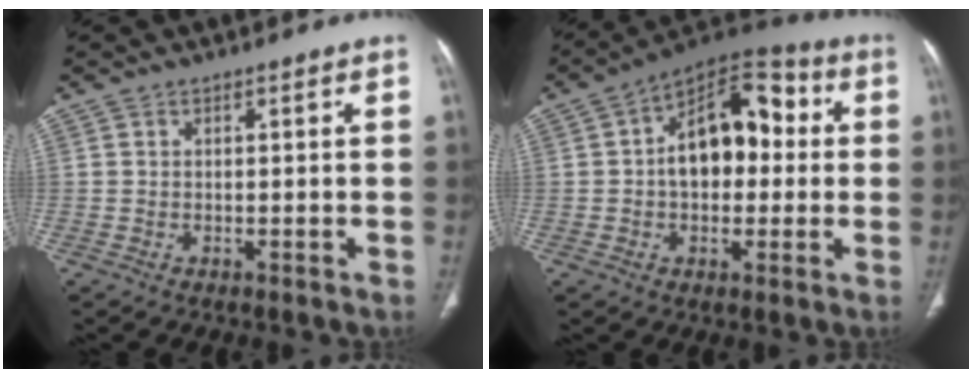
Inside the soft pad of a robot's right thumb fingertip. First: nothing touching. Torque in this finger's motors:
{"motor_torque": [1.53, 1.60, 0.69, -0.18, 0.22]}